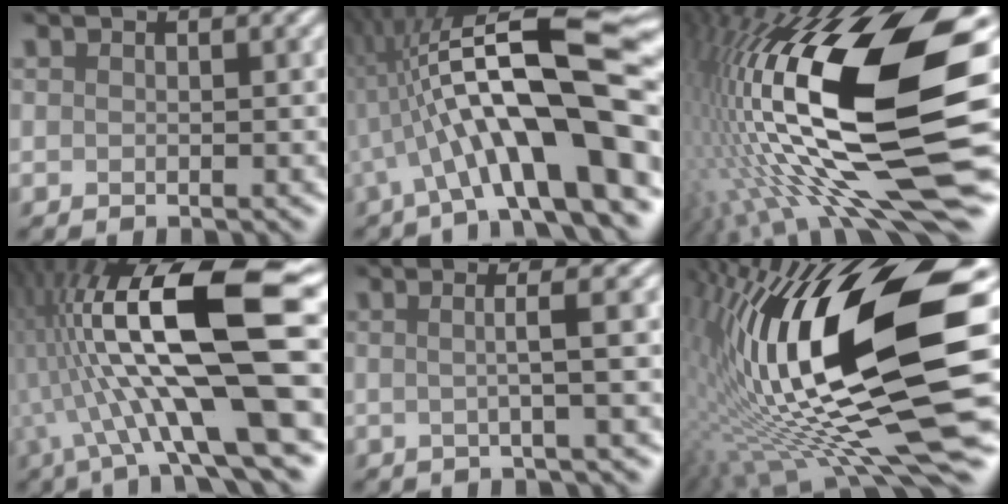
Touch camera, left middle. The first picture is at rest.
{"total": 13.9, "force": [-2.3, 3.6, 13.2], "torque": [-0.205, 0.034, -0.033]}
{"total": 20.0, "force": [-2.0, 6.3, 18.8], "torque": [-0.344, -0.010, -0.039]}
{"total": 15.7, "force": [-0.9, 4.4, 15.0], "torque": [-0.275, 0.017, -0.010]}
{"total": 3.7, "force": [-0.1, 0.5, 3.7], "torque": [-0.060, 0.011, -0.004]}
{"total": 18.4, "force": [-0.5, 5.0, 17.7], "torque": [-0.314, 0.012, -0.011]}